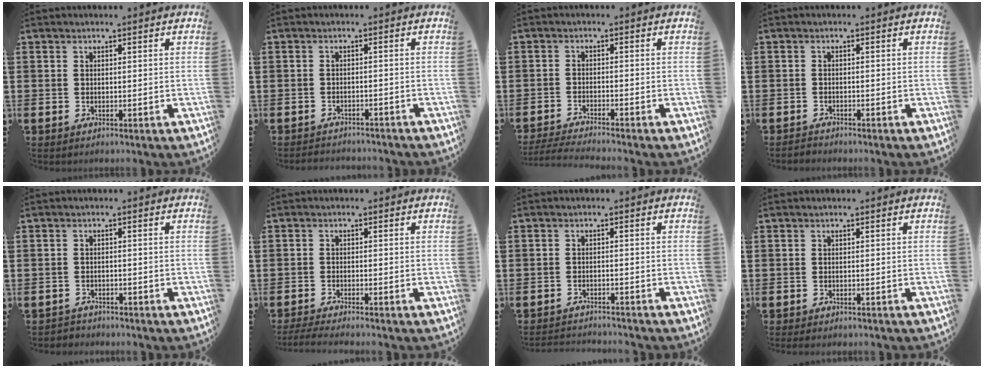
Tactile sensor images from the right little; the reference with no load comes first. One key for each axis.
{"total": 1.5, "fx": -1.4, "fy": 0.0, "fz": -0.2, "tx": -0.002, "ty": 0.003, "tz": -0.032}
{"total": 1.8, "fx": -1.6, "fy": -0.3, "fz": 0.8, "tx": -0.011, "ty": 0.003, "tz": -0.031}
{"total": 0.0}
{"total": 0.7, "fx": -0.6, "fy": 0.2, "fz": -0.2, "tx": 0.001, "ty": 0.007, "tz": -0.016}
{"total": 1.3, "fx": -0.9, "fy": -0.1, "fz": 0.9, "tx": -0.013, "ty": 0.004, "tz": -0.017}
{"total": 1.8, "fx": -1.8, "fy": -0.1, "fz": -0.2, "tx": -0.002, "ty": 0.003, "tz": -0.039}
{"total": 0.0}